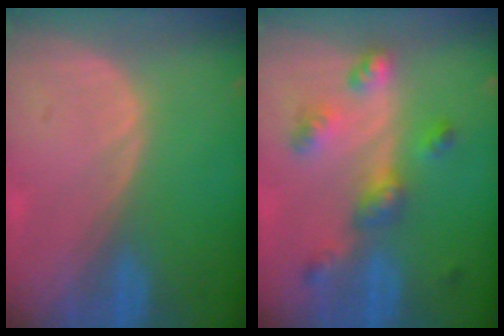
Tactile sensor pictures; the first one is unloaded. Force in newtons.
{"total": 6.9, "press": 6.0, "slide": 3.3}